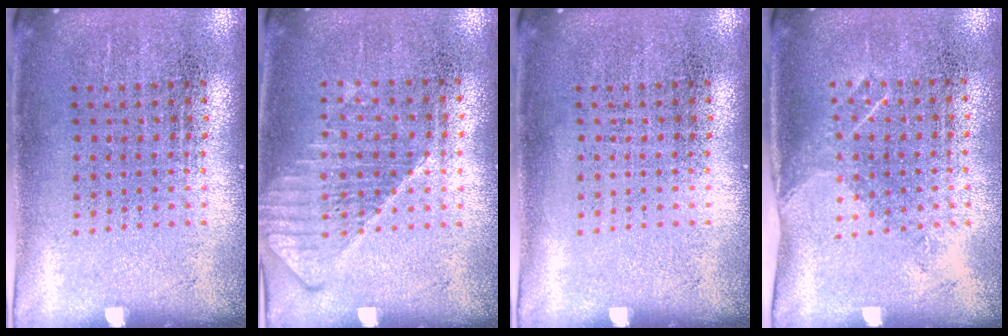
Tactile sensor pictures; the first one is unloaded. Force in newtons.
{"total": 1.2, "press": 1.2, "slide": 0.3}
{"total": 0.0}
{"total": 1.1, "press": 0.9, "slide": 0.7}